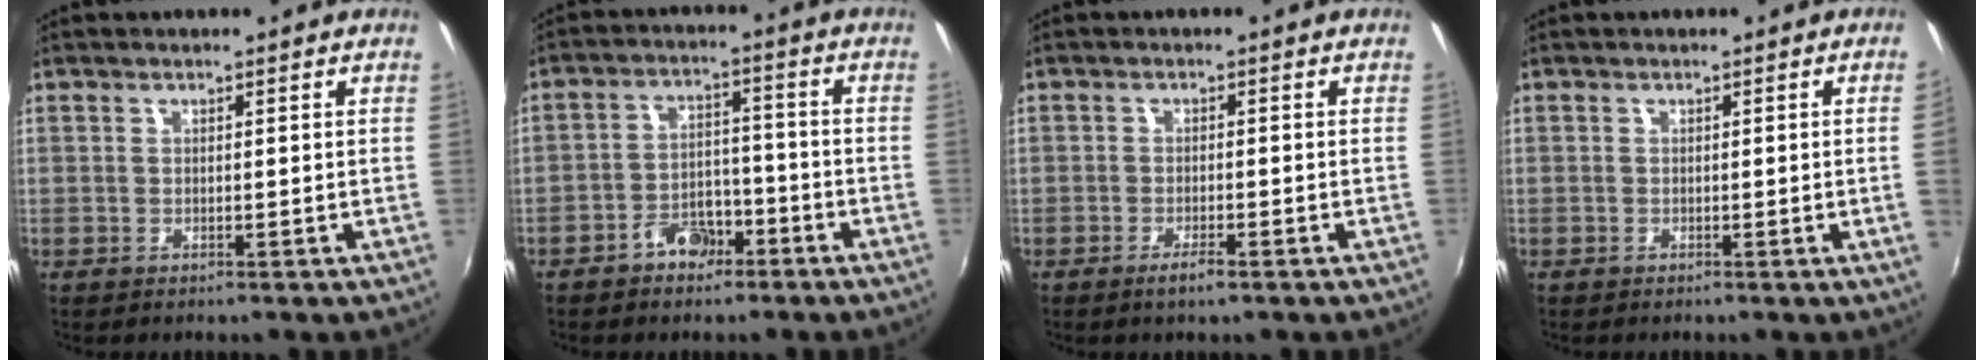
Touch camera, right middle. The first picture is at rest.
{"total": 6.0, "force": [-4.2, 3.4, 2.6], "torque": [-0.051, 0.018, -0.061]}
{"total": 2.3, "force": [-1.6, 0.5, 1.6], "torque": [-0.036, -0.003, -0.032]}
{"total": 1.9, "force": [0.1, -1.2, 1.5], "torque": [-0.013, -0.013, 0.003]}